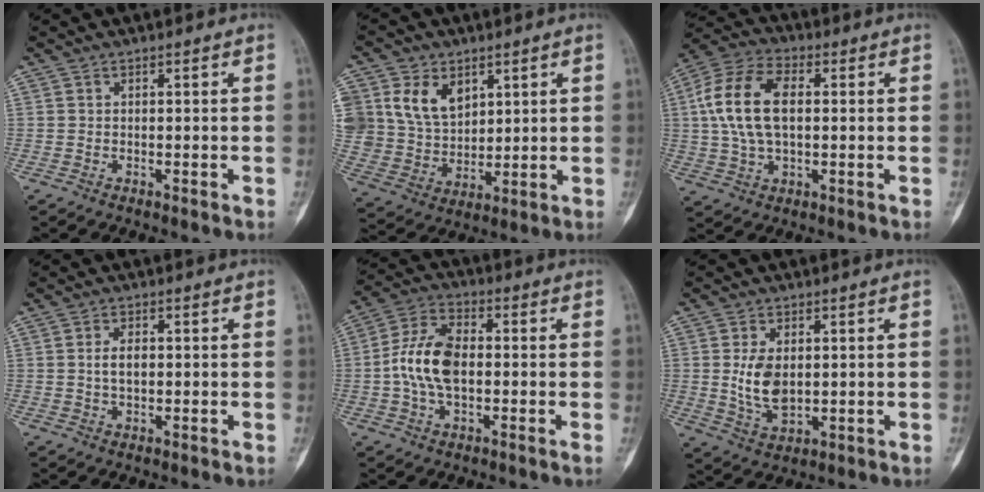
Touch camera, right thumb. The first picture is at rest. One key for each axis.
{"total": 13.1, "fx": 5.3, "fy": 9.8, "fz": 6.9, "tx": -0.105, "ty": -0.018, "tz": 0.117}
{"total": 14.1, "fx": 1.8, "fy": 8.1, "fz": 11.5, "tx": -0.229, "ty": 0.023, "tz": 0.029}
{"total": 3.5, "fx": 0.2, "fy": 1.9, "fz": 2.9, "tx": -0.051, "ty": 0.005, "tz": 0.003}
{"total": 10.8, "fx": -0.7, "fy": 5.7, "fz": 9.1, "tx": -0.187, "ty": 0.026, "tz": -0.020}
{"total": 7.6, "fx": 0.6, "fy": 4.6, "fz": 6.0, "tx": -0.107, "ty": -0.010, "tz": 0.023}